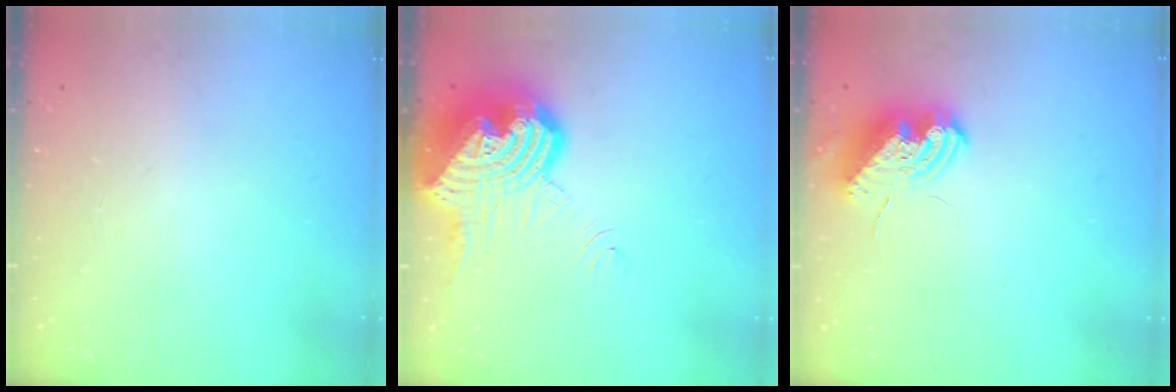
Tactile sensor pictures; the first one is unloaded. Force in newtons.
{"total": 17.7, "press": 17.5, "slide": 2.7}
{"total": 9.7, "press": 9.6, "slide": 0.6}